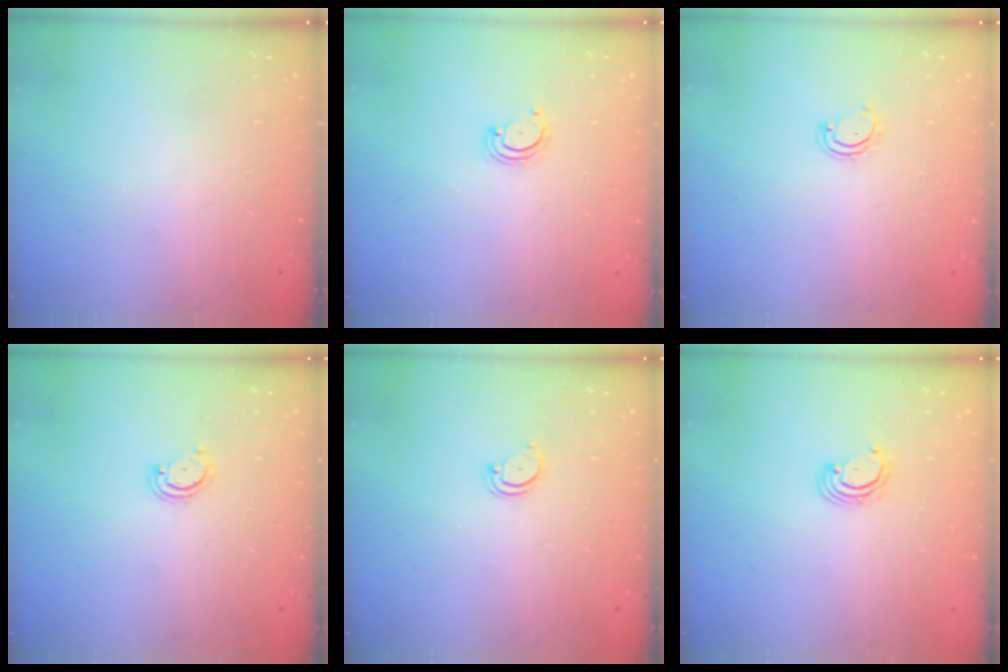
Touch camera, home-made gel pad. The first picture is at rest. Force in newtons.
{"total": 2.8, "press": 2.8, "slide": 0.3}
{"total": 2.9, "press": 2.9, "slide": 0.3}
{"total": 2.6, "press": 2.6, "slide": 0.3}
{"total": 3.0, "press": 3.0, "slide": 0.3}
{"total": 2.7, "press": 2.6, "slide": 0.6}